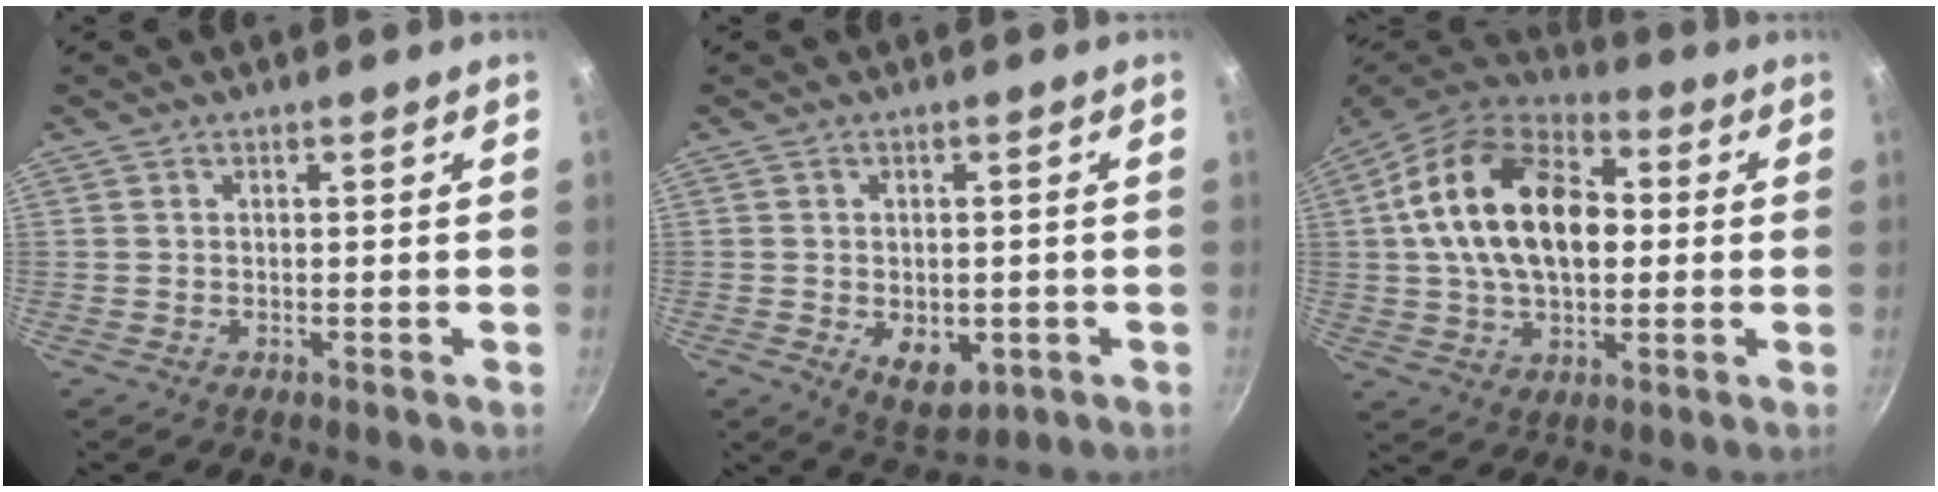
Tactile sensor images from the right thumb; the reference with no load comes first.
{"total": 7.2, "force": [-1.7, 4.6, 5.2], "torque": [-0.055, -0.006, -0.011]}
{"total": 21.4, "force": [2.3, 13.5, 16.5], "torque": [-0.261, 0.024, 0.025]}